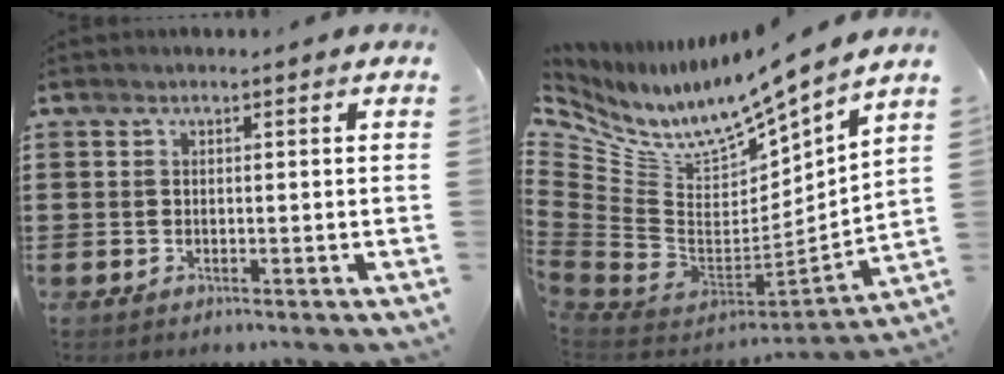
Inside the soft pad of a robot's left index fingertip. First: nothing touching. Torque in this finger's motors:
{"motor_torque": [-0.52, 0.31, 0.08, 0.03]}